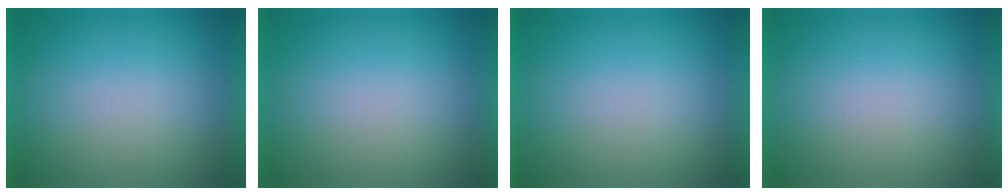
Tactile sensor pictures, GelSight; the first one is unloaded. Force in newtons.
{"total": 1.2}
{"total": 0.0}
{"total": 0.0}